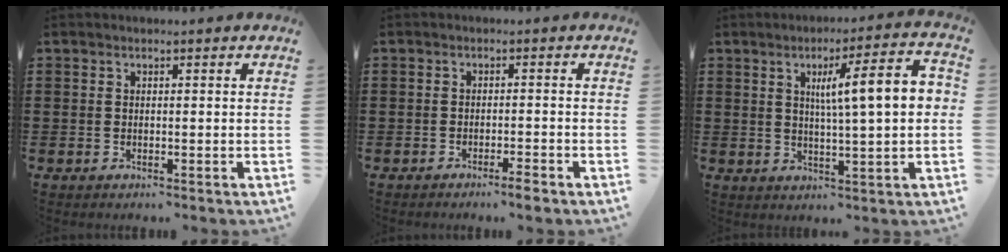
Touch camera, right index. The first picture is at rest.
{"total": 2.1, "force": [-1.8, 0.0, 1.1], "torque": [-0.020, -0.001, -0.033]}
{"total": 9.9, "force": [2.0, 1.2, 9.6], "torque": [-0.166, 0.000, 0.024]}